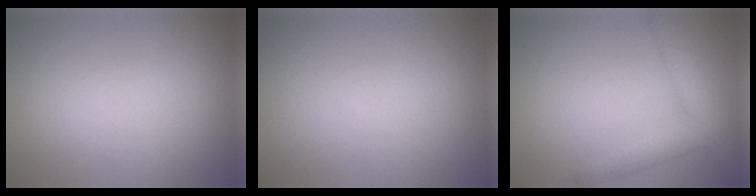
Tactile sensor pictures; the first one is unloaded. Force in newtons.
{"total": 0.0}
{"total": 4.2, "press": 4.2, "slide": 0.2}